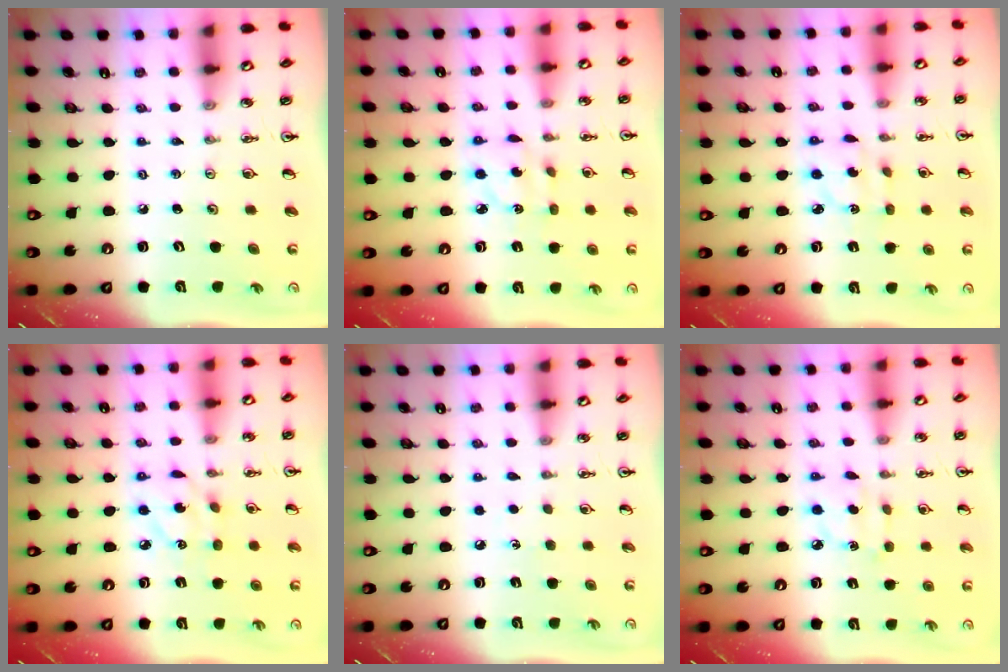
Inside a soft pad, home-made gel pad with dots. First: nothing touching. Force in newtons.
{"total": 4.2, "press": 4.2, "slide": 0.3}
{"total": 3.5, "press": 3.5, "slide": 0.4}
{"total": 7.5, "press": 7.5, "slide": 0.3}
{"total": 3.9, "press": 3.9, "slide": 0.6}
{"total": 2.8, "press": 2.8, "slide": 0.4}